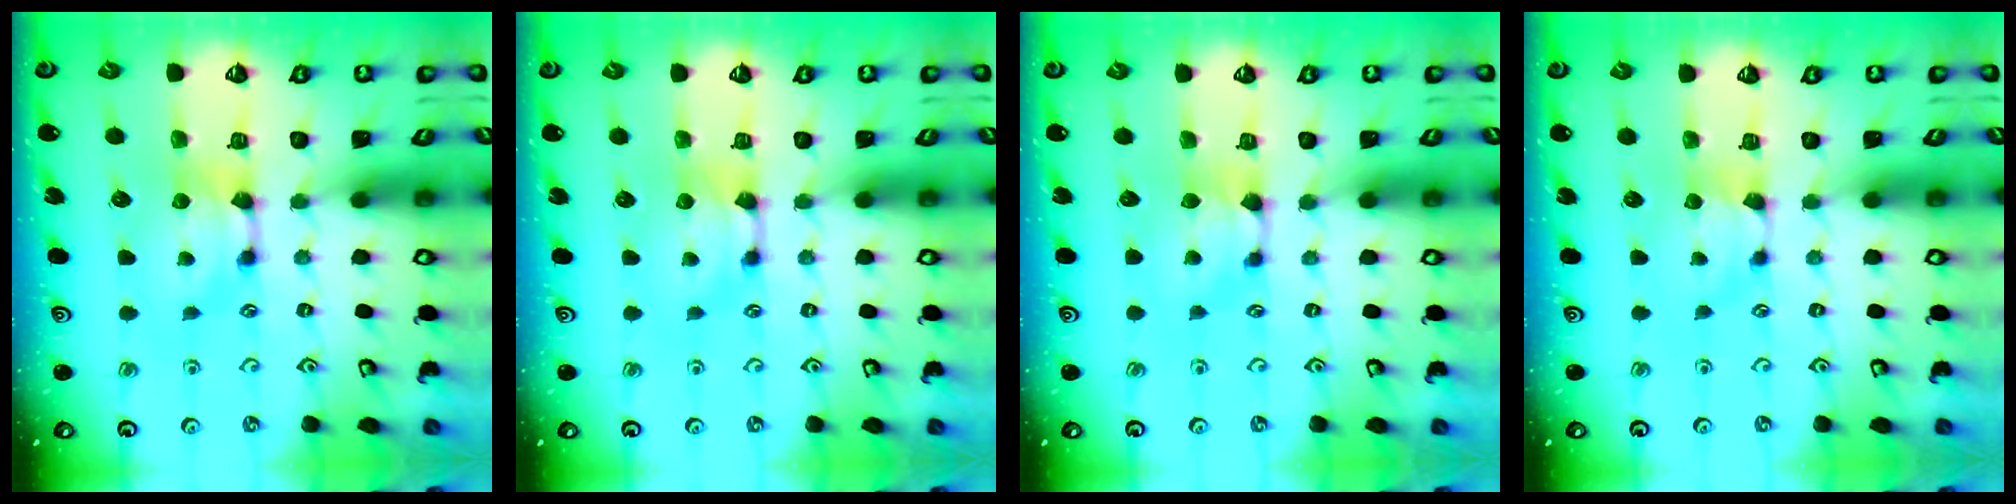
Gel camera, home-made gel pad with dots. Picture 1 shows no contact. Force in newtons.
{"total": 0.0}
{"total": 0.8, "press": 0.4, "slide": 0.6}
{"total": 0.8, "press": 0.7, "slide": 0.2}